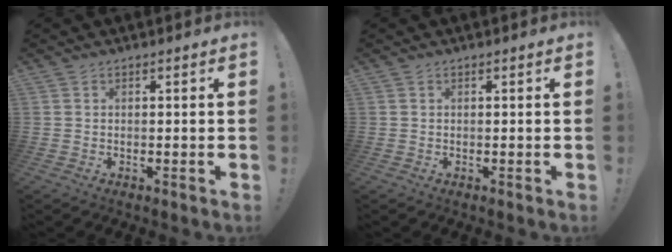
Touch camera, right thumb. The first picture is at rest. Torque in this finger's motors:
{"motor_torque": [0.01, -0.16, 0.06, -0.07, 0.00]}